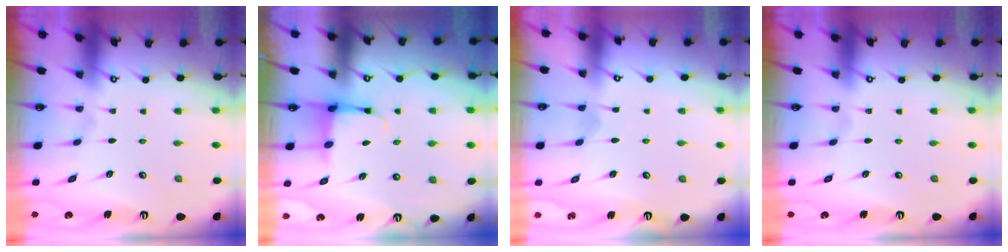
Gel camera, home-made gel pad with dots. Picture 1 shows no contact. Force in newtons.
{"total": 3.7, "press": 3.5, "slide": 1.3}
{"total": 3.7, "press": 3.6, "slide": 0.4}
{"total": 0.0}